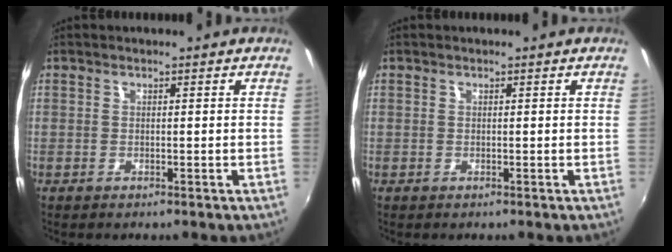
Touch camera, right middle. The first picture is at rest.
{"total": 0.0}